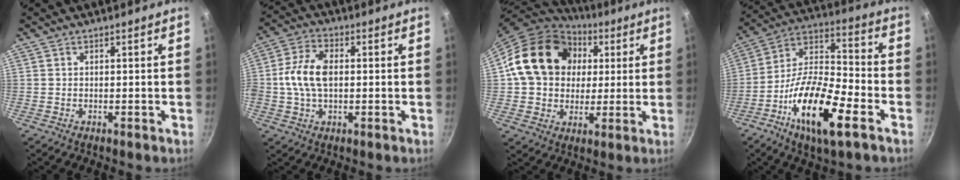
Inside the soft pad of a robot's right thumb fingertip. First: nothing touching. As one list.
[{"total": 9.5, "force": [0.2, 5.7, 7.7], "torque": [-0.152, 0.021, -0.005]}, {"total": 21.3, "force": [4.7, 17.1, 11.7], "torque": [-0.180, 0.023, 0.080]}, {"total": 19.4, "force": [-8.5, 6.7, 16.1], "torque": [-0.281, 0.042, -0.167]}]